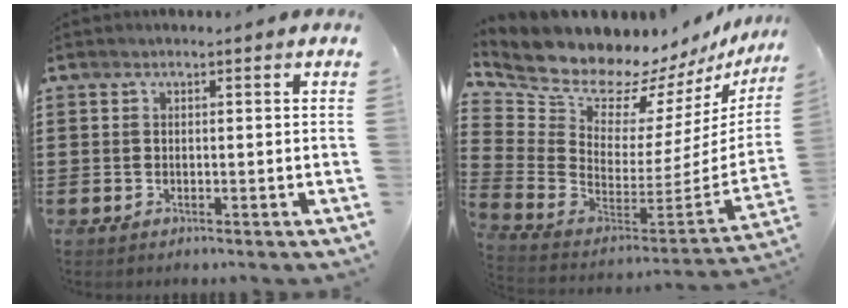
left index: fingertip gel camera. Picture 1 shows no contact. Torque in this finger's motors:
{"motor_torque": [2.14, 0.00, 0.76, 0.15]}